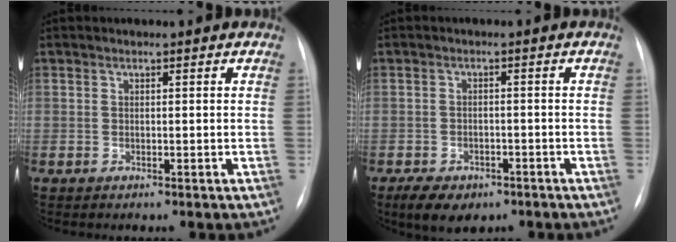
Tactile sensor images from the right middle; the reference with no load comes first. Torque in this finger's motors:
{"motor_torque": [0.62, -0.41, 0.08, 0.03]}